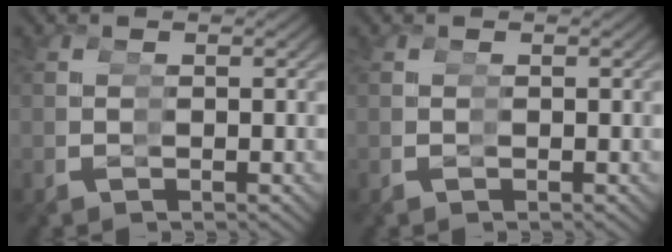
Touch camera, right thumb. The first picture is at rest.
{"total": 0.0}